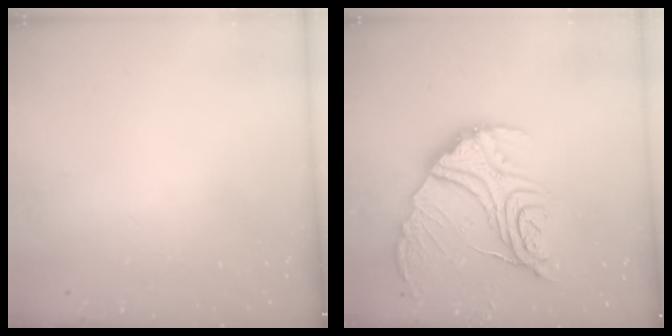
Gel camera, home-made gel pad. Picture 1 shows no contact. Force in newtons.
{"total": 20.8, "press": 20.7, "slide": 1.8}